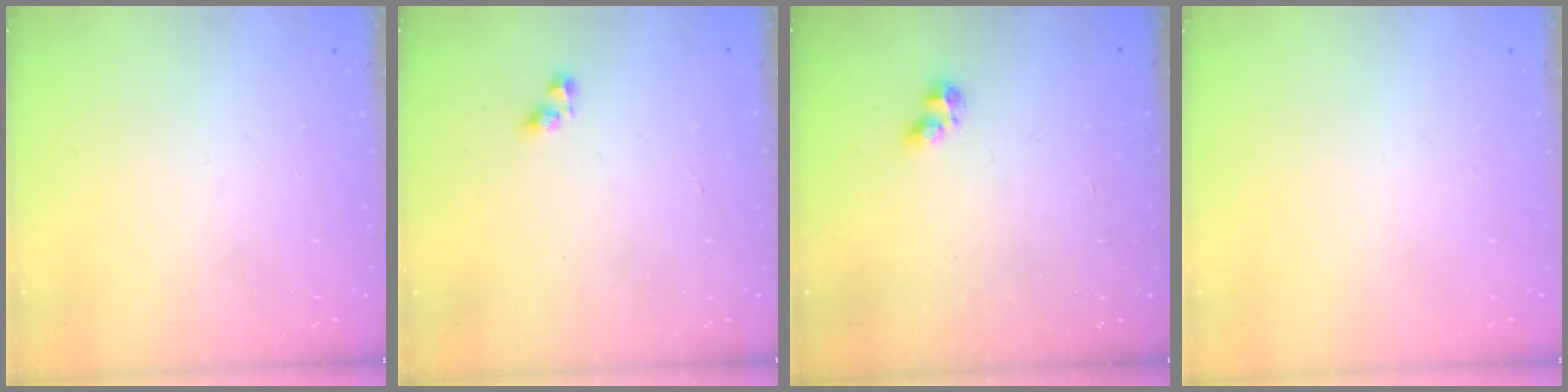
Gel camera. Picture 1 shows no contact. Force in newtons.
{"total": 3.2, "press": 3.2, "slide": 0.3}
{"total": 2.8, "press": 2.7, "slide": 0.5}
{"total": 0.0}